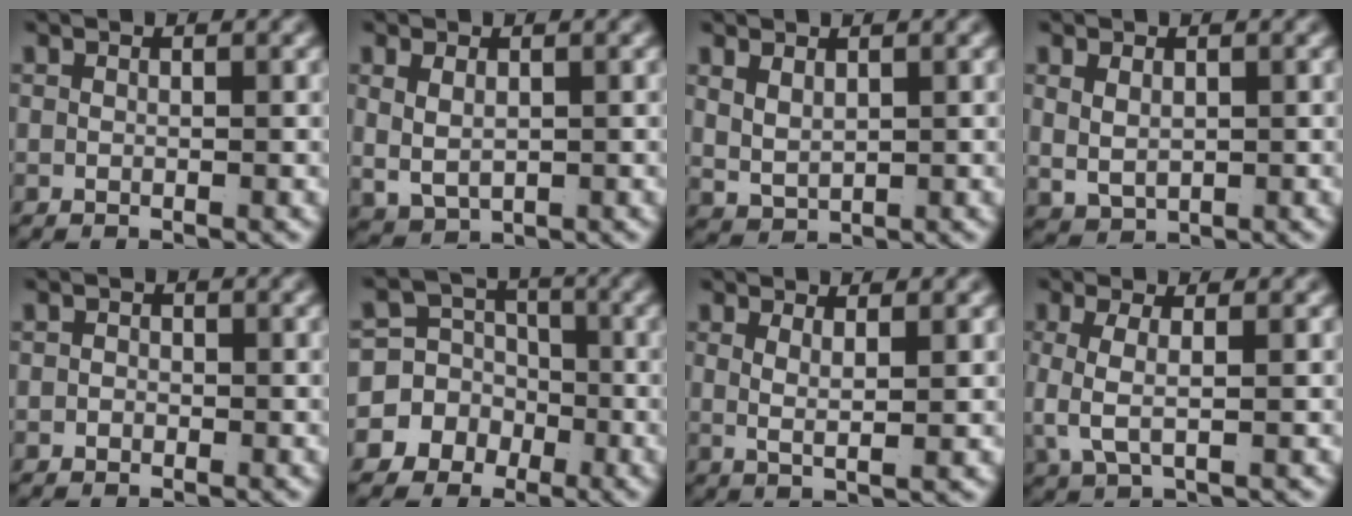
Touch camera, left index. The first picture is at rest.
{"total": 3.6, "force": [0.4, 2.9, 2.1], "torque": [-0.056, -0.018, 0.022]}
{"total": 2.6, "force": [0.8, 2.0, 1.4], "torque": [-0.042, -0.015, 0.031]}
{"total": 2.7, "force": [0.5, 2.1, 1.6], "torque": [-0.041, -0.017, 0.026]}
{"total": 0.9, "force": [-0.6, 0.7, 0.0], "torque": [0.006, -0.008, -0.009]}
{"total": 11.3, "force": [-2.5, 10.4, 3.8], "torque": [-0.100, -0.042, -0.046]}
{"total": 2.5, "force": [0.8, 0.4, 2.3], "torque": [-0.045, -0.013, 0.023]}
{"total": 3.4, "force": [0.4, 1.4, 3.1], "torque": [-0.077, -0.011, 0.020]}